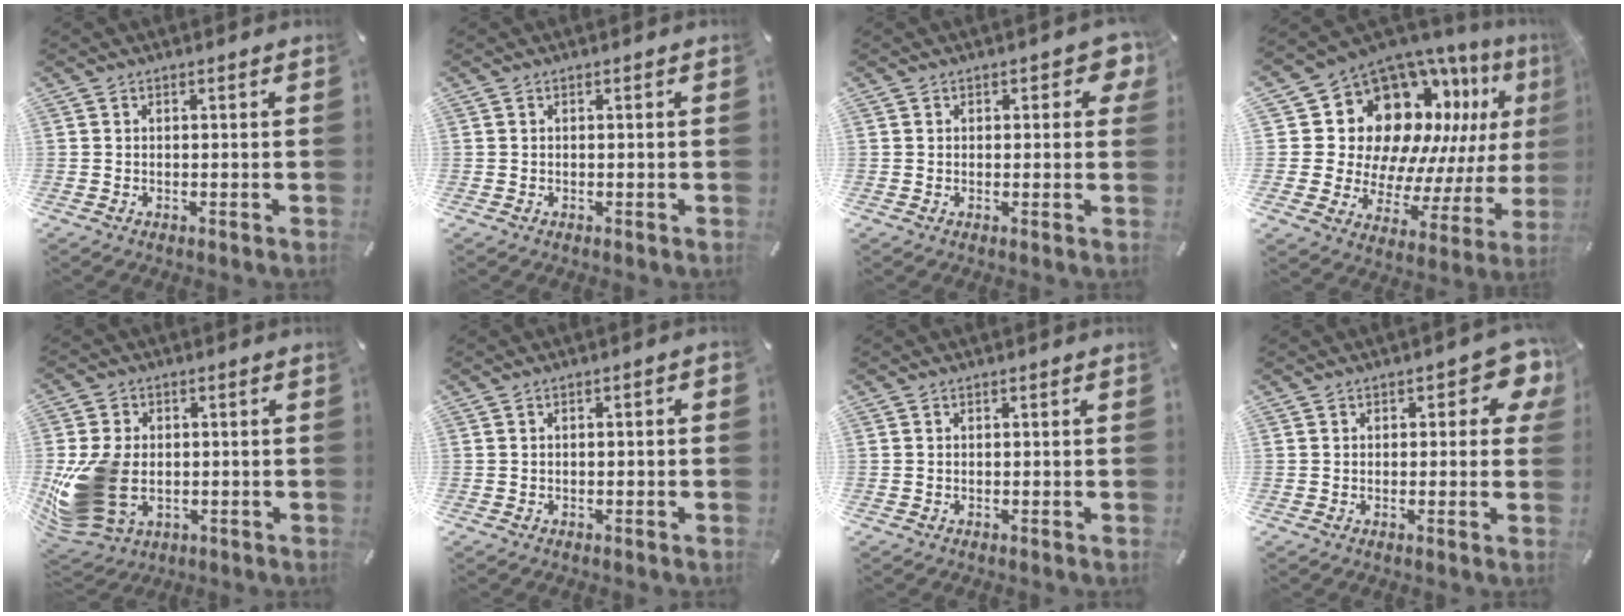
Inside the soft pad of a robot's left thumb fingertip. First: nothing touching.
{"total": 0.0}
{"total": 3.4, "force": [1.5, 2.1, 2.3], "torque": [-0.016, -0.002, 0.020]}
{"total": 19.0, "force": [9.4, 13.2, 9.9], "torque": [-0.174, -0.103, 0.191]}
{"total": 16.2, "force": [-2.2, 11.9, 10.7], "torque": [-0.229, 0.001, -0.038]}
{"total": 1.2, "force": [-0.4, 0.5, 1.0], "torque": [-0.017, 0.003, -0.009]}
{"total": 0.0}
{"total": 6.0, "force": [2.4, 3.3, 4.4], "torque": [-0.042, -0.007, 0.034]}